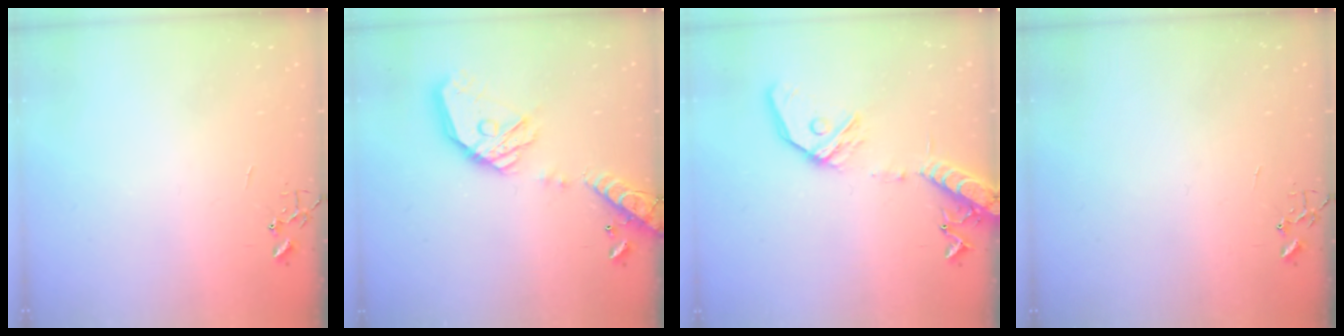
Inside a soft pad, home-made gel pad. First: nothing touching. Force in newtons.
{"total": 18.9, "press": 18.8, "slide": 2.4}
{"total": 16.0, "press": 15.7, "slide": 3.1}
{"total": 0.0}